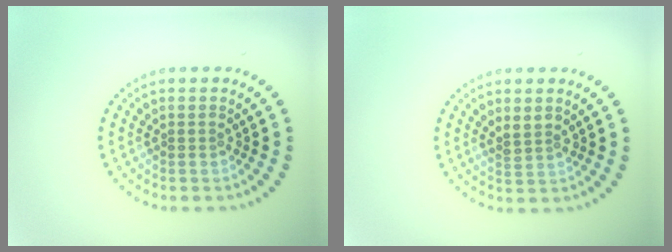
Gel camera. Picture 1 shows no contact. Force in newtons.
{"total": 1.4, "press": 1.2, "slide": 0.7}